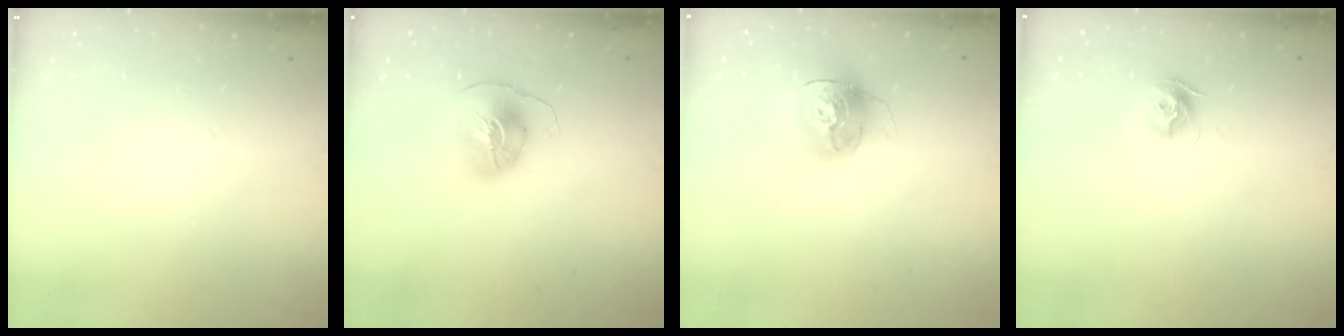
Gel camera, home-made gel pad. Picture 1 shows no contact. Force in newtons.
{"total": 8.5, "press": 8.5, "slide": 0.2}
{"total": 15.7, "press": 15.6, "slide": 1.6}
{"total": 8.1, "press": 8.1, "slide": 0.1}